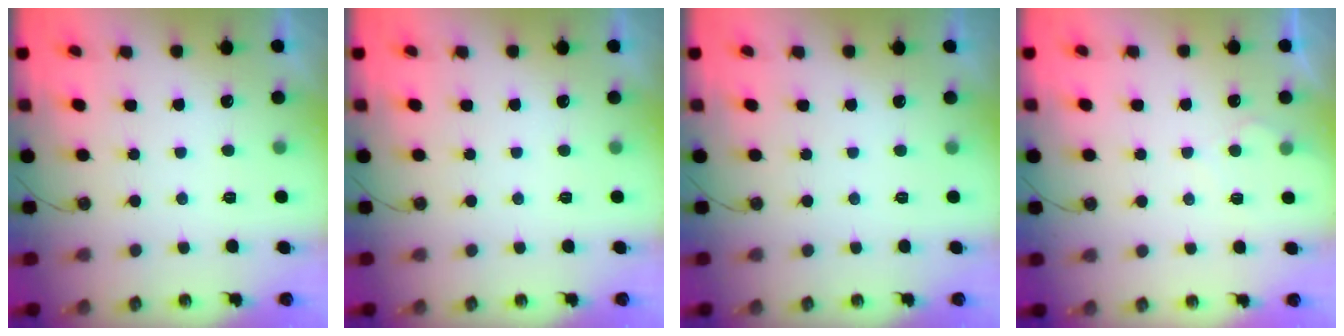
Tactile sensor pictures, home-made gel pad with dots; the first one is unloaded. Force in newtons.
{"total": 0.0}
{"total": 0.0}
{"total": 3.6, "press": 3.6, "slide": 0.5}